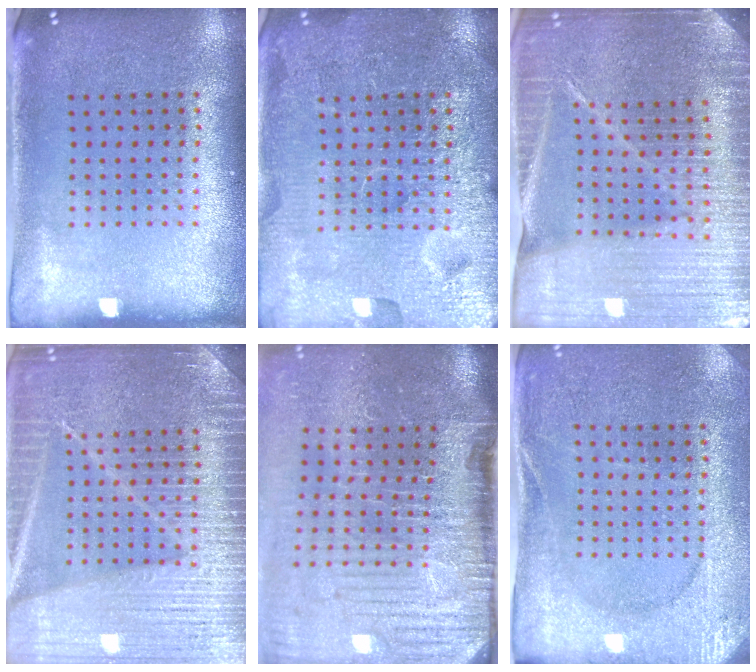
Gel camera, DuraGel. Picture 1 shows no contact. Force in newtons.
{"total": 7.2, "press": 7.2, "slide": 1.0}
{"total": 5.1, "press": 4.6, "slide": 2.2}
{"total": 6.4, "press": 6.3, "slide": 0.9}
{"total": 5.1, "press": 4.2, "slide": 2.9}
{"total": 2.6, "press": 2.6, "slide": 0.4}